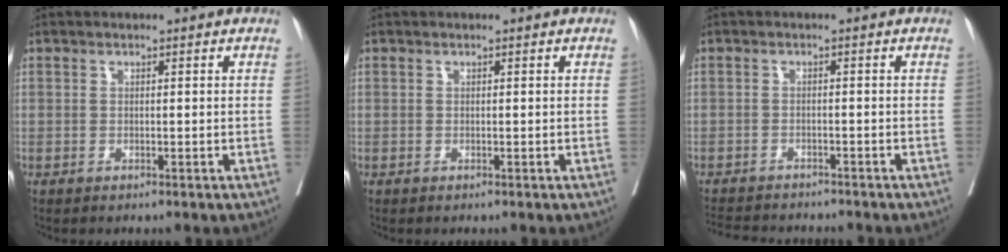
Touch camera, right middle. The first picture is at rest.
{"total": 0.0}
{"total": 9.3, "force": [-8.6, 1.8, 2.9], "torque": [-0.049, -0.006, -0.120]}